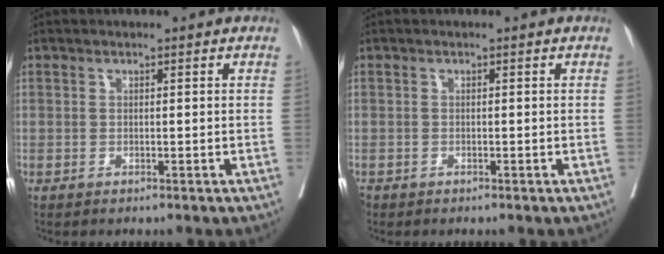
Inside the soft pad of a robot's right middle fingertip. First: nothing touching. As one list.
[{"total": 1.1, "force": [-0.8, 0.7, 0.2], "torque": [-0.009, -0.003, -0.013]}]